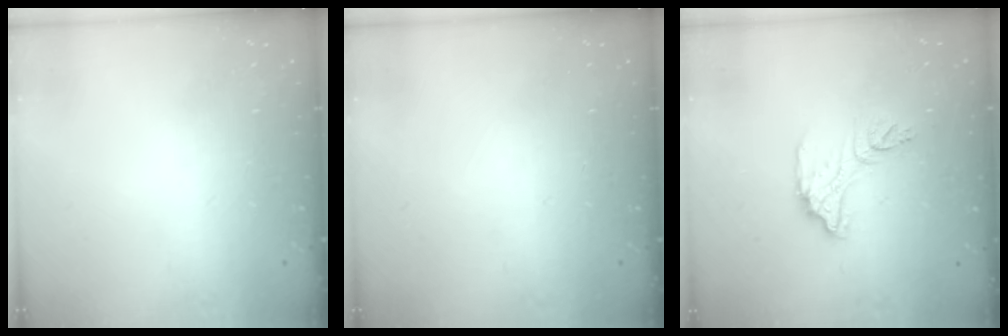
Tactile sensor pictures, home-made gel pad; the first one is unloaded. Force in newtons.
{"total": 0.0}
{"total": 11.1, "press": 11.0, "slide": 1.0}